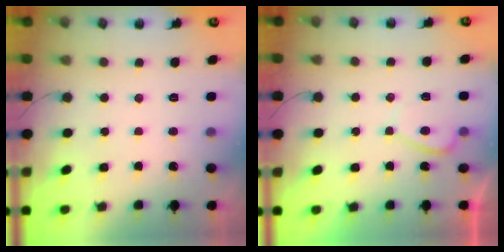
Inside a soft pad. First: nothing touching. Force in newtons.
{"total": 2.1, "press": 2.0, "slide": 0.7}